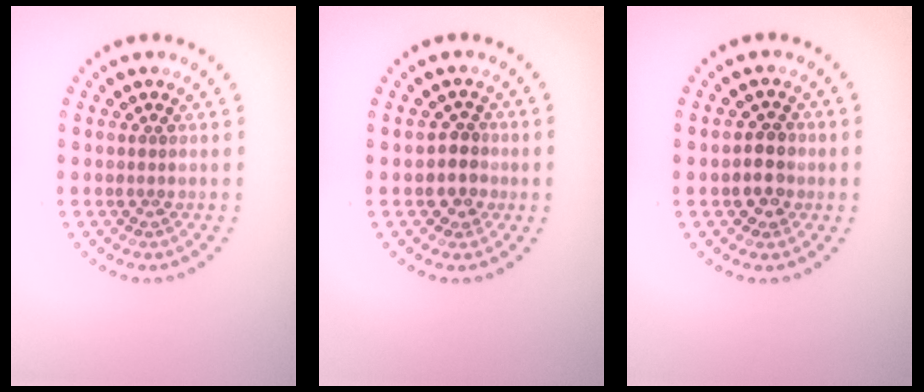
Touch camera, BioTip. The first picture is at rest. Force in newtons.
{"total": 2.4, "press": 2.2, "slide": 1.1}
{"total": 2.5, "press": 2.4, "slide": 0.6}